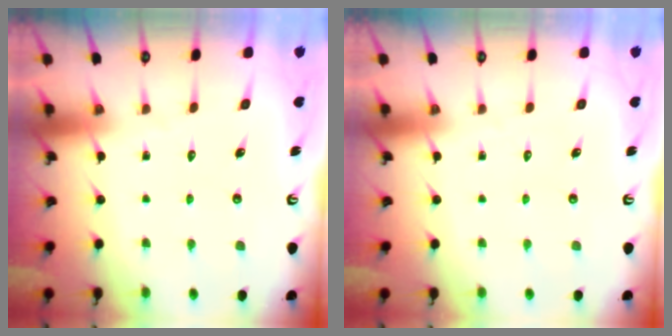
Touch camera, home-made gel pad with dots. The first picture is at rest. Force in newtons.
{"total": 0.0}